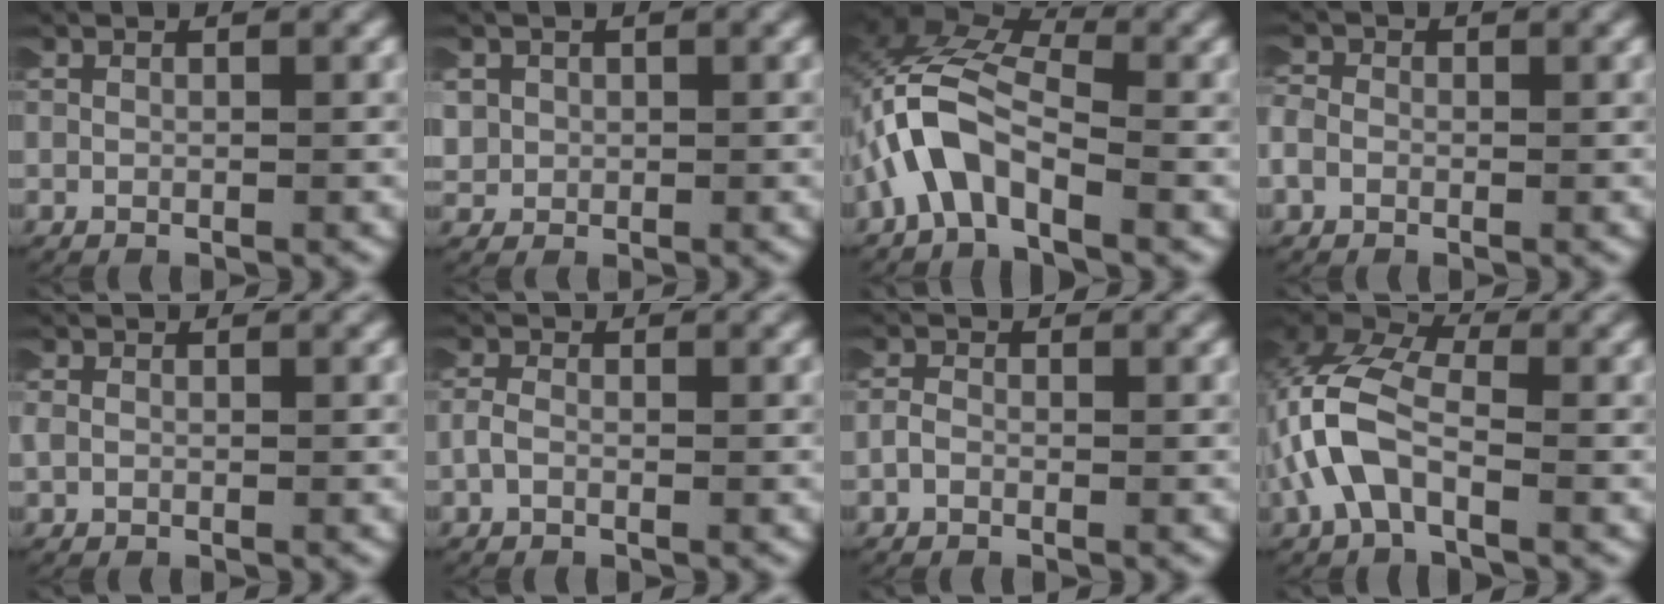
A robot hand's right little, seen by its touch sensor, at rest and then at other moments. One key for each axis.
{"total": 3.1, "fx": 0.4, "fy": 2.8, "fz": 1.1, "tx": -0.044, "ty": -0.001, "tz": 0.006}
{"total": 5.8, "fx": -0.3, "fy": 3.7, "fz": 4.4, "tx": -0.123, "ty": -0.003, "tz": -0.015}
{"total": 2.7, "fx": -0.2, "fy": 2.4, "fz": 1.3, "tx": -0.040, "ty": 0.000, "tz": -0.008}
{"total": 1.3, "fx": 0.1, "fy": 1.1, "fz": 0.6, "tx": -0.021, "ty": 0.003, "tz": 0.002}
{"total": 1.1, "fx": -0.3, "fy": 0.7, "fz": 0.8, "tx": -0.021, "ty": 0.004, "tz": -0.010}
{"total": 0.8, "fx": -0.3, "fy": 0.6, "fz": 0.5, "tx": -0.012, "ty": 0.005, "tz": -0.009}
{"total": 8.3, "fx": 0.7, "fy": 6.1, "fz": 5.6, "tx": -0.145, "ty": -0.002, "tz": -0.001}